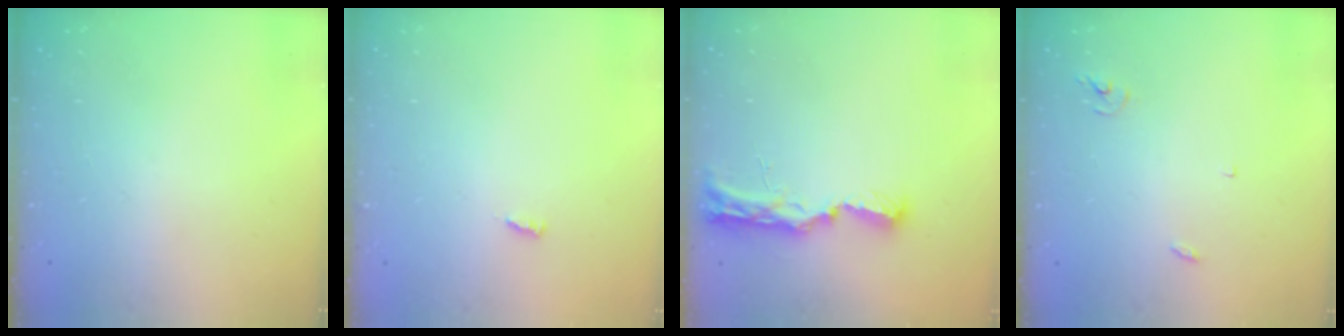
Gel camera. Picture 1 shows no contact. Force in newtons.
{"total": 3.0, "press": 3.0, "slide": 0.0}
{"total": 8.8, "press": 8.7, "slide": 0.9}
{"total": 3.0, "press": 3.0, "slide": 0.2}